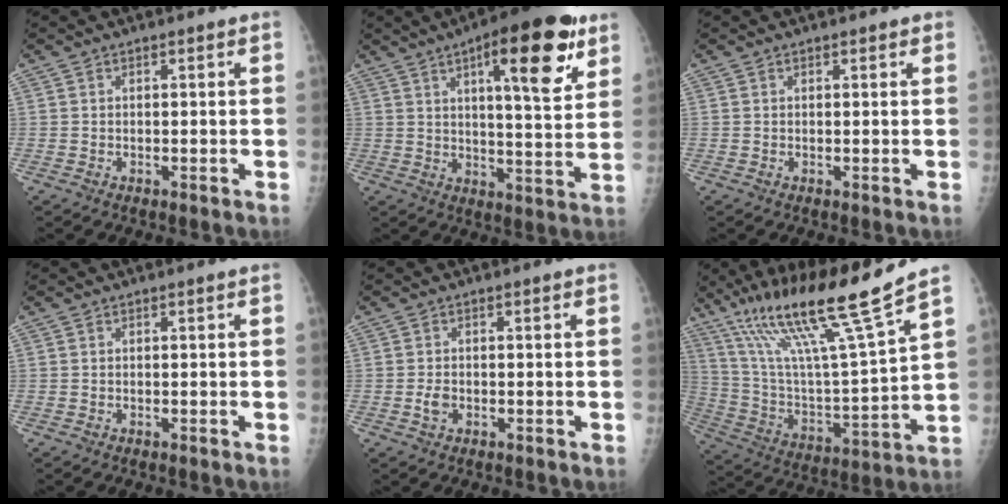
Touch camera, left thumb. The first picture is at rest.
{"total": 18.2, "force": [9.0, 5.2, 14.9], "torque": [-0.181, -0.034, 0.123]}
{"total": 0.9, "force": [0.7, 0.4, 0.5], "torque": [-0.002, -0.002, 0.006]}
{"total": 0.0}
{"total": 1.9, "force": [-0.5, 1.3, 1.3], "torque": [-0.020, 0.001, -0.009]}
{"total": 22.8, "force": [15.0, 1.2, 17.1], "torque": [-0.289, -0.055, 0.275]}